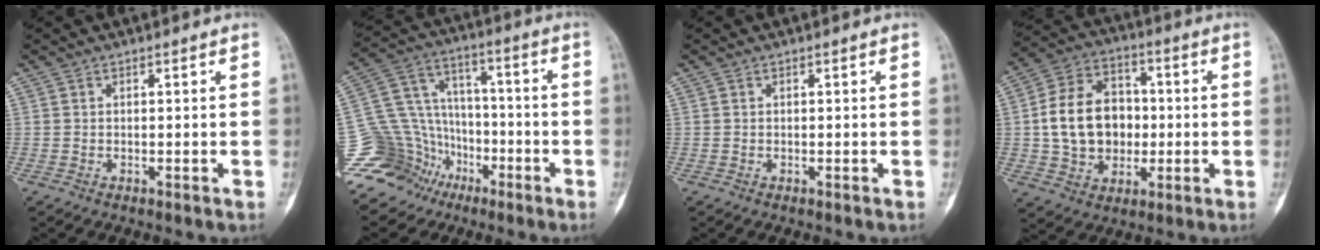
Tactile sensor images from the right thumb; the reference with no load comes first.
{"total": 18.0, "force": [-10.2, 13.7, 5.8], "torque": [-0.106, 0.087, -0.177]}
{"total": 0.0}
{"total": 15.2, "force": [-0.2, 11.8, 9.6], "torque": [-0.140, 0.025, -0.001]}